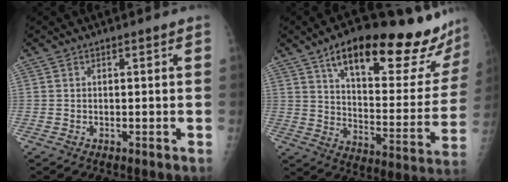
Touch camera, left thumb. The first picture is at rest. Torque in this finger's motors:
{"motor_torque": [0.81, 0.33, 1.46, -1.31, 0.30]}